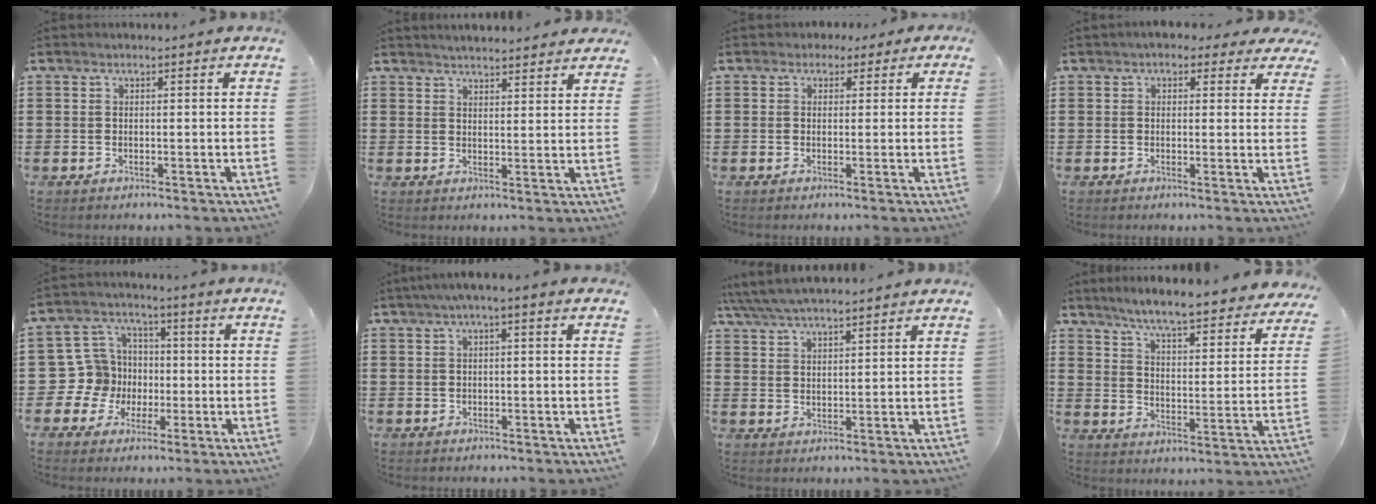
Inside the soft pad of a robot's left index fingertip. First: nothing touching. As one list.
[{"total": 2.8, "force": [2.8, -0.1, 0.2], "torque": [-0.012, -0.009, 0.052]}, {"total": 1.6, "force": [0.3, 1.5, 0.6], "torque": [-0.017, 0.010, 0.004]}, {"total": 2.8, "force": [1.8, 1.5, 1.4], "torque": [-0.027, 0.003, 0.030]}, {"total": 9.3, "force": [-1.0, 9.0, 2.2], "torque": [-0.102, 0.011, -0.016]}, {"total": 1.5, "force": [-0.7, 0.3, 1.3], "torque": [-0.022, 0.000, -0.015]}, {"total": 4.3, "force": [4.0, 0.4, 1.6], "torque": [-0.044, -0.011, 0.071]}, {"total": 6.1, "force": [5.6, -0.6, 2.2], "torque": [-0.068, -0.043, 0.091]}]